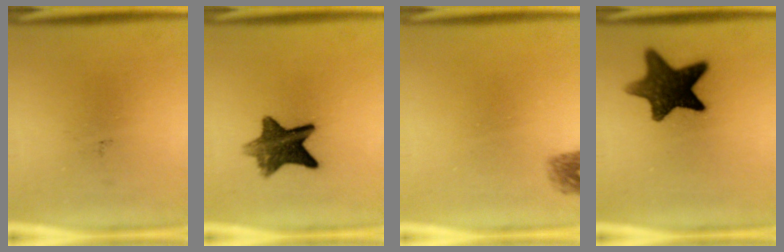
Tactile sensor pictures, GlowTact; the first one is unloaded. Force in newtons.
{"total": 9.6}
{"total": 1.6}
{"total": 12.6}